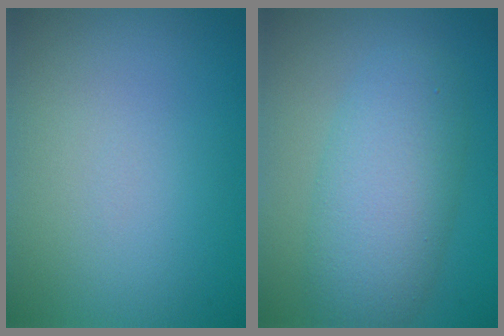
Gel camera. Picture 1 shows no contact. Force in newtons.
{"total": 6.1, "press": 6.1, "slide": 0.1}